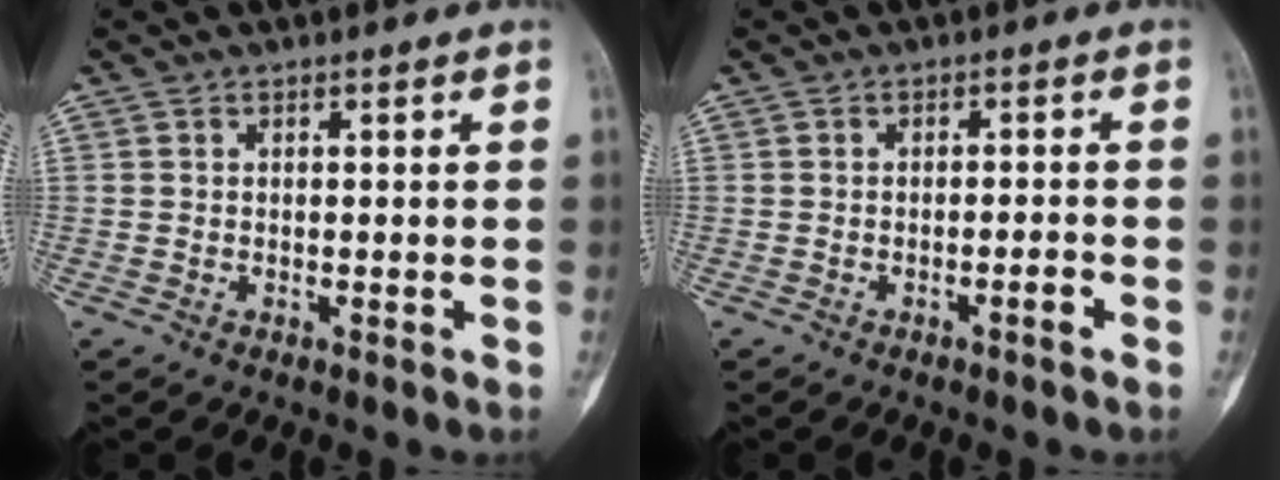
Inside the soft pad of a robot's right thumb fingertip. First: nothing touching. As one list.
[{"total": 1.8, "force": [-1.1, 0.2, 1.4], "torque": [-0.027, 0.010, -0.018]}]